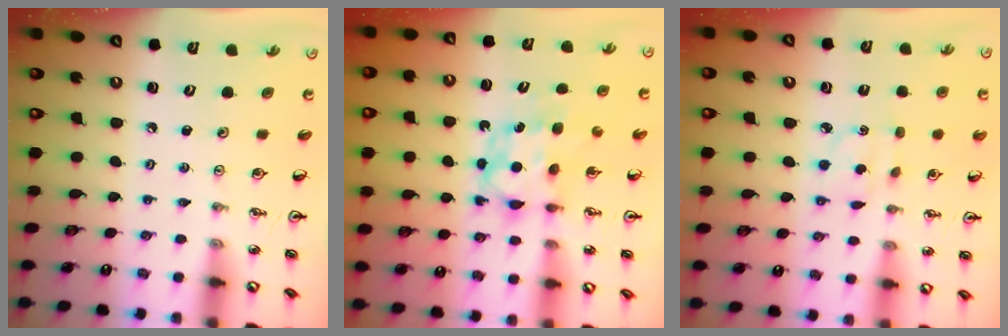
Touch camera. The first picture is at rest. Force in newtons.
{"total": 6.2, "press": 6.2, "slide": 0.2}
{"total": 2.0, "press": 2.0, "slide": 0.4}